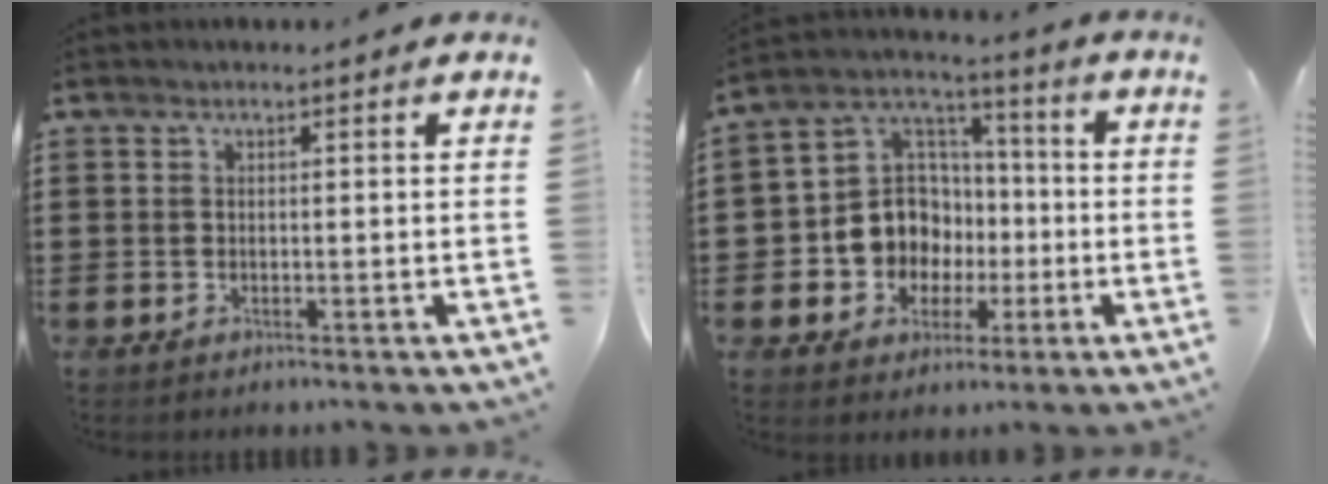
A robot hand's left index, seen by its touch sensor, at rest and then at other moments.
{"total": 10.8, "force": [-1.8, 10.0, 3.6], "torque": [-0.119, 0.010, -0.031]}